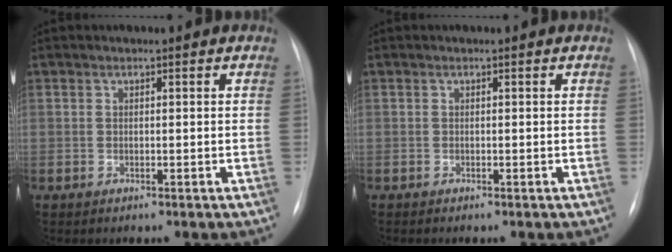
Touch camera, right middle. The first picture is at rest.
{"total": 0.0}